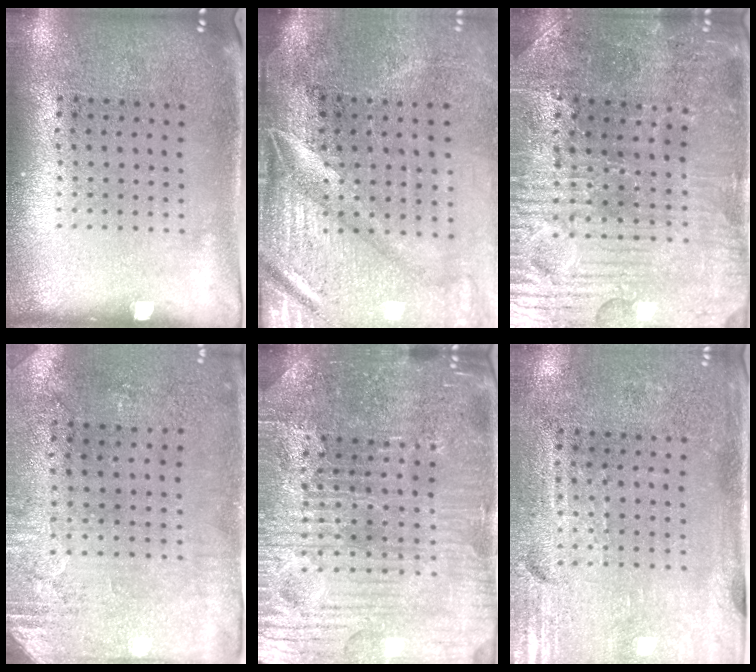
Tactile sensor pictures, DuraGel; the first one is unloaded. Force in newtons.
{"total": 4.5, "press": 3.9, "slide": 2.3}
{"total": 3.7, "press": 3.7, "slide": 0.5}
{"total": 2.8, "press": 2.4, "slide": 1.5}
{"total": 5.2, "press": 5.0, "slide": 1.4}
{"total": 3.5, "press": 3.0, "slide": 1.7}